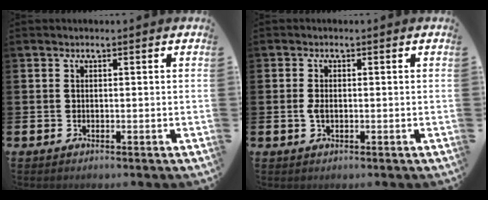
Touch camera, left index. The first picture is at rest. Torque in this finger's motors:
{"motor_torque": [0.09, 0.07, 0.02, 0.04]}